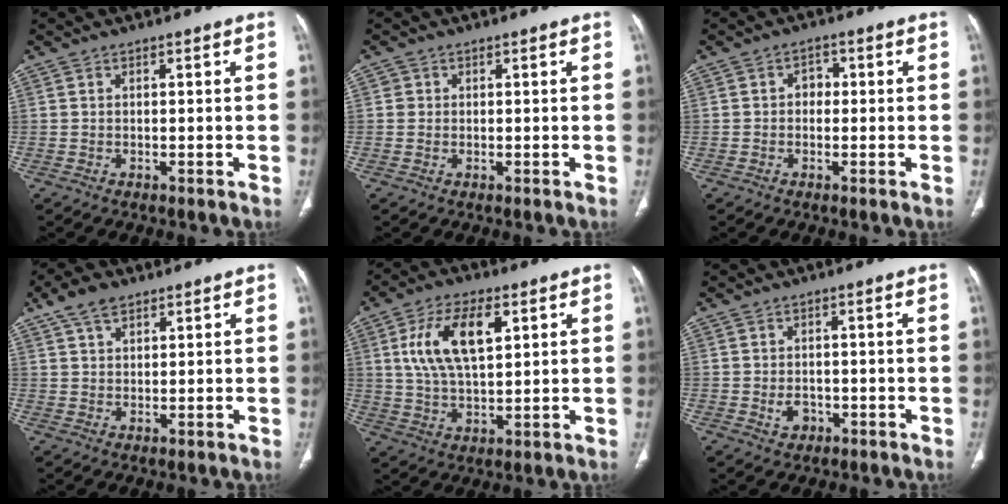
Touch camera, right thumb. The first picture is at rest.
{"total": 1.0, "force": [0.1, 1.0, 0.1], "torque": [0.007, 0.003, 0.001]}
{"total": 2.5, "force": [-0.1, 2.1, 1.4], "torque": [-0.004, 0.011, -0.008]}
{"total": 5.5, "force": [3.5, 2.9, 3.0], "torque": [-0.050, -0.004, 0.068]}
{"total": 13.1, "force": [4.2, 6.3, 10.6], "torque": [-0.196, -0.005, 0.081]}
{"total": 2.5, "force": [-0.7, 2.0, 1.3], "torque": [-0.015, 0.004, -0.005]}